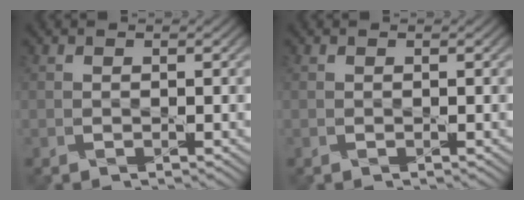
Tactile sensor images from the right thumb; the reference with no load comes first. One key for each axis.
{"total": 0.0}